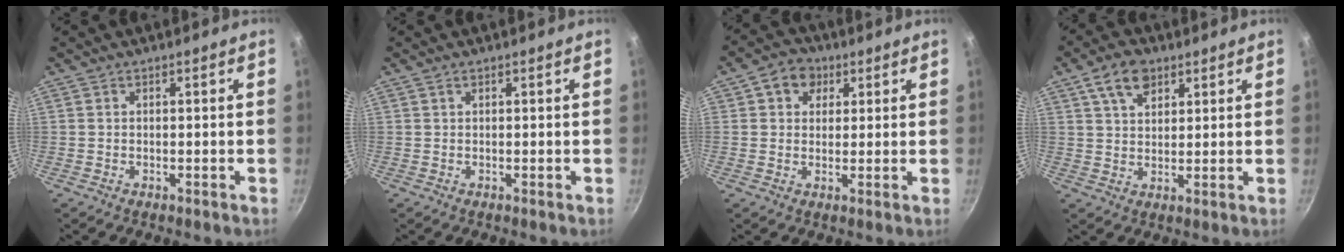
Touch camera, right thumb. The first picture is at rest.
{"total": 0.6, "force": [0.4, 0.2, 0.4], "torque": [-0.006, 0.001, 0.008]}
{"total": 6.3, "force": [2.5, 5.1, 2.7], "torque": [-0.013, -0.002, 0.029]}
{"total": 7.3, "force": [3.8, 4.3, 4.4], "torque": [-0.061, -0.007, 0.066]}